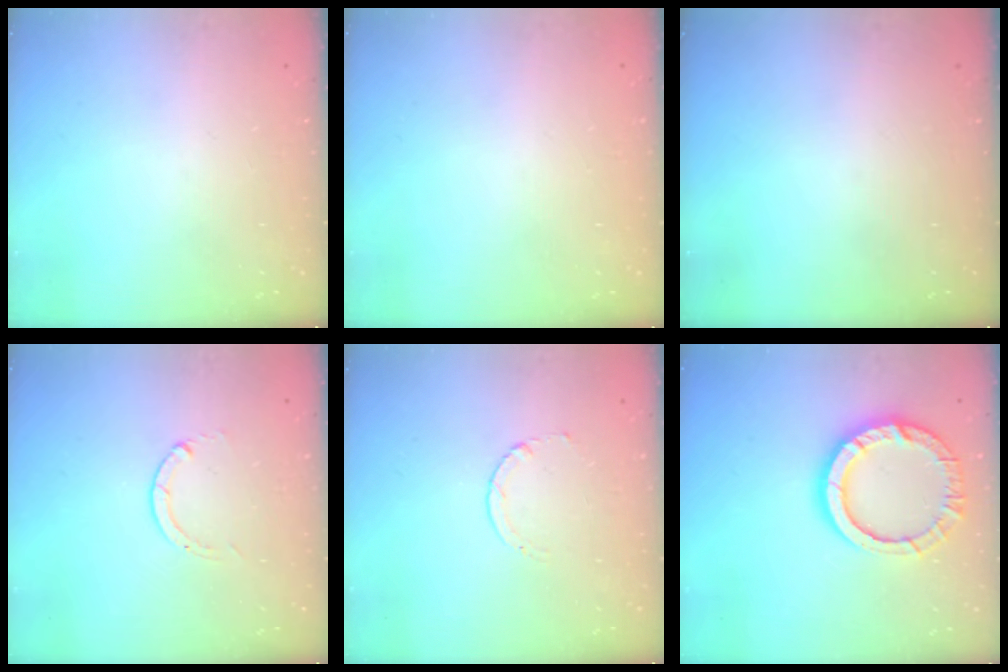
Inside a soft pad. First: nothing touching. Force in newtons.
{"total": 2.7, "press": 2.7, "slide": 0.2}
{"total": 0.0}
{"total": 0.0}
{"total": 1.7, "press": 1.7, "slide": 0.2}
{"total": 13.5, "press": 13.5, "slide": 1.3}